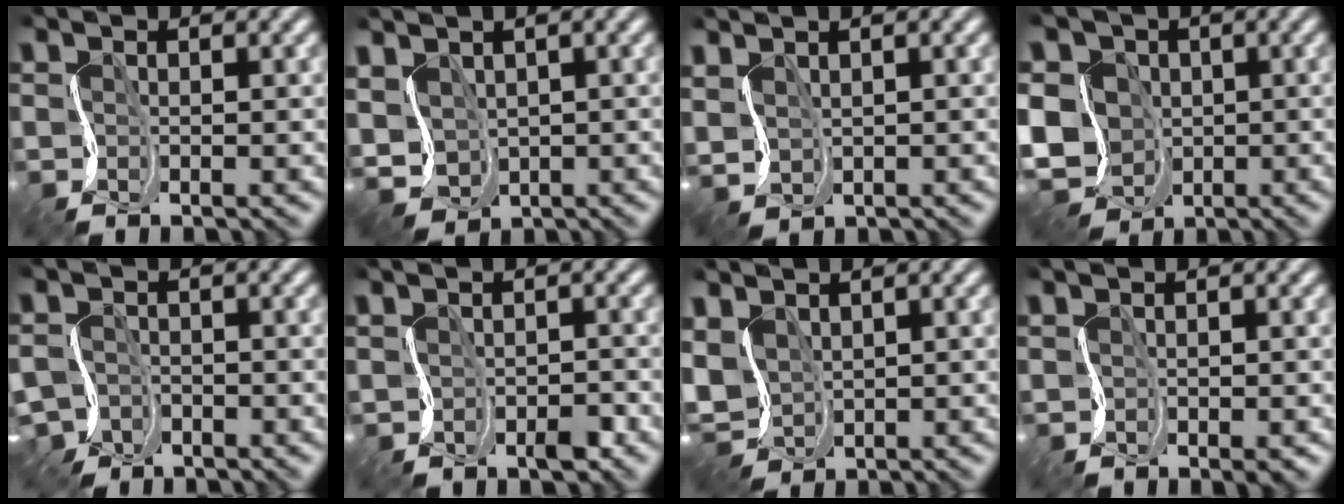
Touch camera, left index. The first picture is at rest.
{"total": 4.2, "force": [0.4, 3.1, 2.8], "torque": [-0.080, -0.004, 0.014]}
{"total": 2.3, "force": [1.4, 1.1, 1.4], "torque": [-0.042, 0.008, 0.035]}
{"total": 11.2, "force": [-2.4, 9.1, 6.1], "torque": [-0.102, 0.001, -0.083]}
{"total": 4.1, "force": [-2.8, 2.5, 1.7], "torque": [-0.031, -0.008, -0.055]}
{"total": 2.1, "force": [-0.9, 1.2, 1.5], "torque": [-0.024, -0.005, -0.014]}
{"total": 3.8, "force": [0.7, 2.6, 2.8], "torque": [-0.080, 0.004, 0.009]}
{"total": 1.6, "force": [-0.4, 0.8, 1.4], "torque": [-0.023, -0.006, 0.000]}